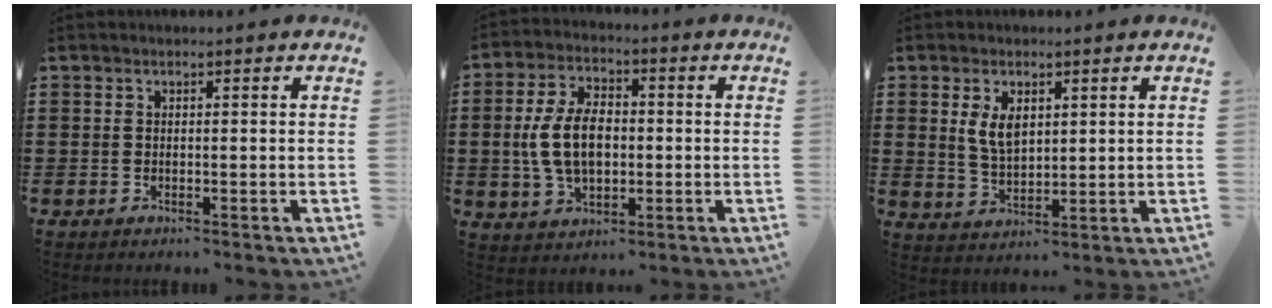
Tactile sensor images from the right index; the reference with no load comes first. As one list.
[{"total": 9.1, "force": [-0.4, 5.4, 7.4], "torque": [-0.171, 0.007, -0.013]}, {"total": 4.6, "force": [1.6, 2.4, 3.5], "torque": [-0.076, 0.006, 0.029]}]